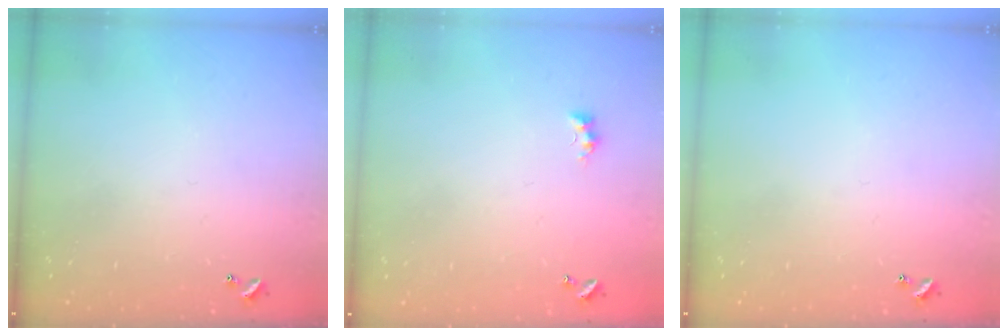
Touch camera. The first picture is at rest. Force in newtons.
{"total": 2.7, "press": 2.6, "slide": 0.6}
{"total": 0.0}